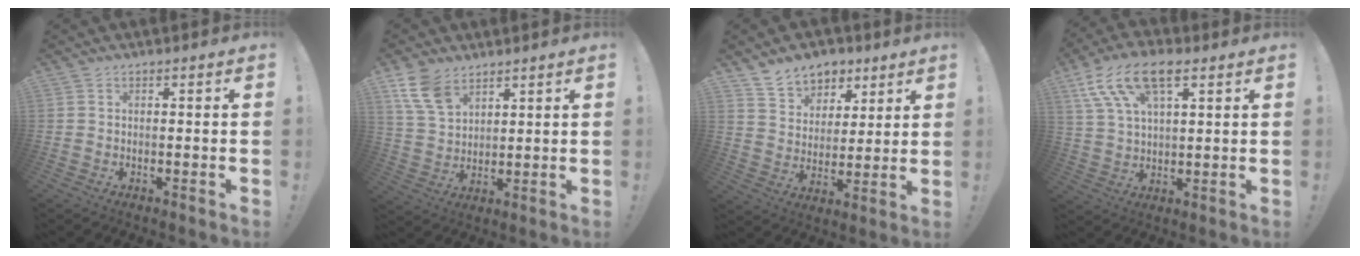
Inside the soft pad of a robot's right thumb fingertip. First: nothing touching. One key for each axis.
{"total": 9.9, "fx": 6.4, "fy": 5.7, "fz": 4.9, "tx": -0.103, "ty": -0.023, "tz": 0.130}
{"total": 10.8, "fx": 7.8, "fy": 7.1, "fz": 2.3, "tx": -0.037, "ty": -0.056, "tz": 0.152}
{"total": 14.4, "fx": 7.8, "fy": 6.5, "fz": 10.2, "tx": -0.197, "ty": -0.020, "tz": 0.143}